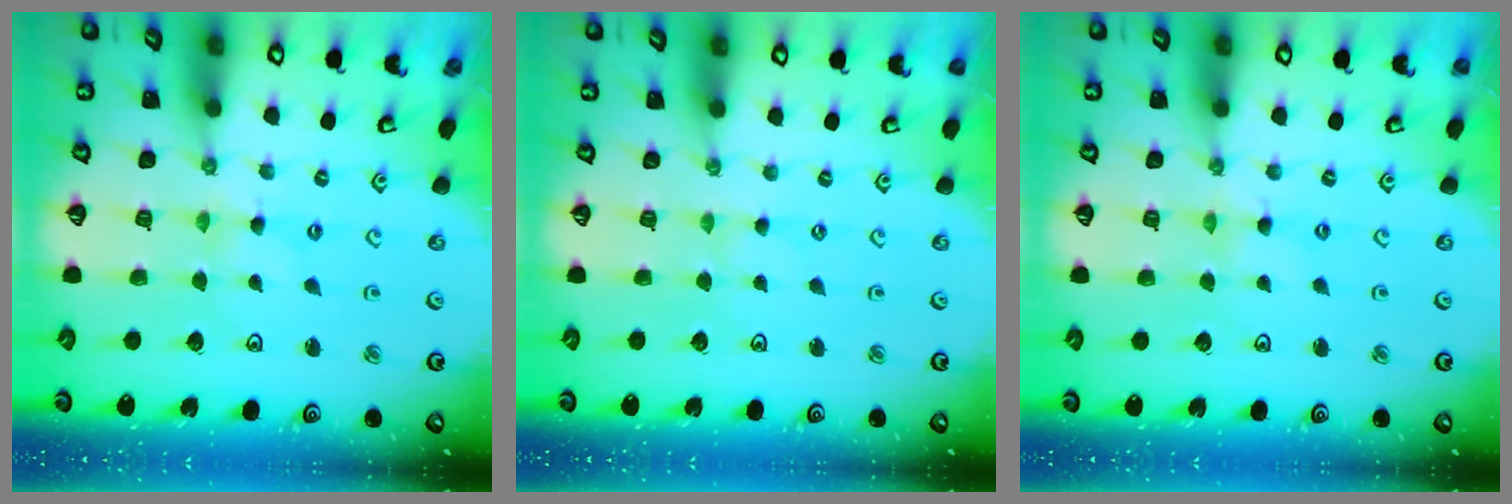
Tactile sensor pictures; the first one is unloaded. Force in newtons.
{"total": 0.8, "press": 0.8, "slide": 0.1}
{"total": 1.1, "press": 1.1, "slide": 0.2}